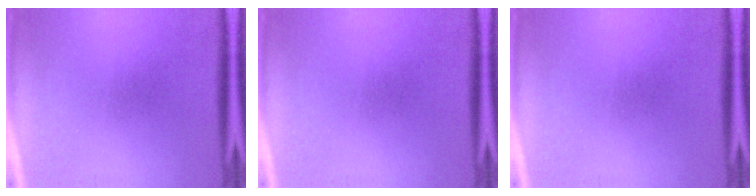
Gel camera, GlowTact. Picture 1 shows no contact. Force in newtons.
{"total": 0.0}
{"total": 0.0}